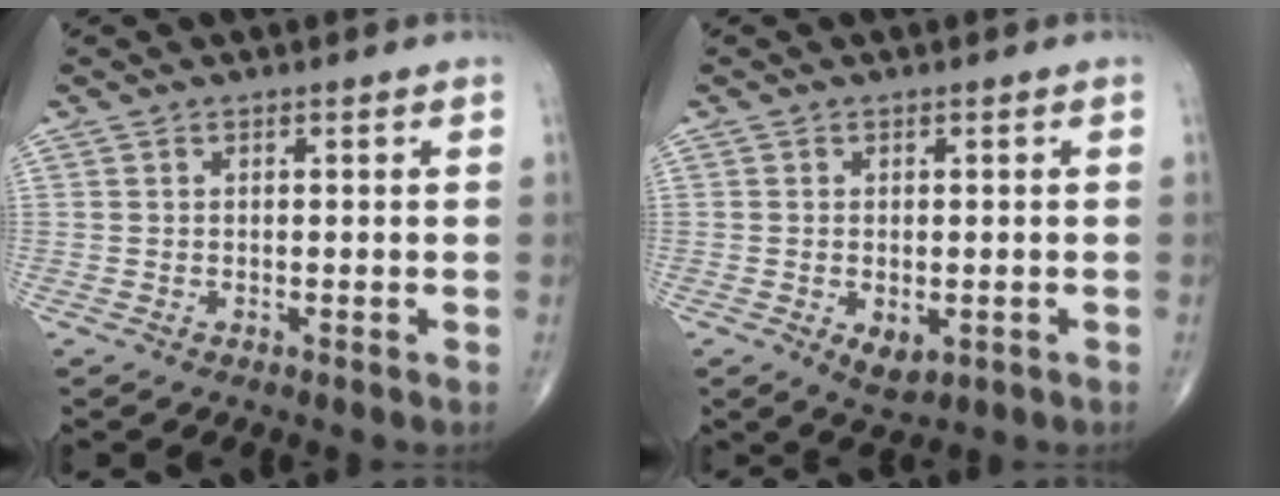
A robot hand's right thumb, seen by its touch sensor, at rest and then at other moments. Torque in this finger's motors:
{"motor_torque": [-0.28, 0.22, -0.08, -0.11, 0.01]}